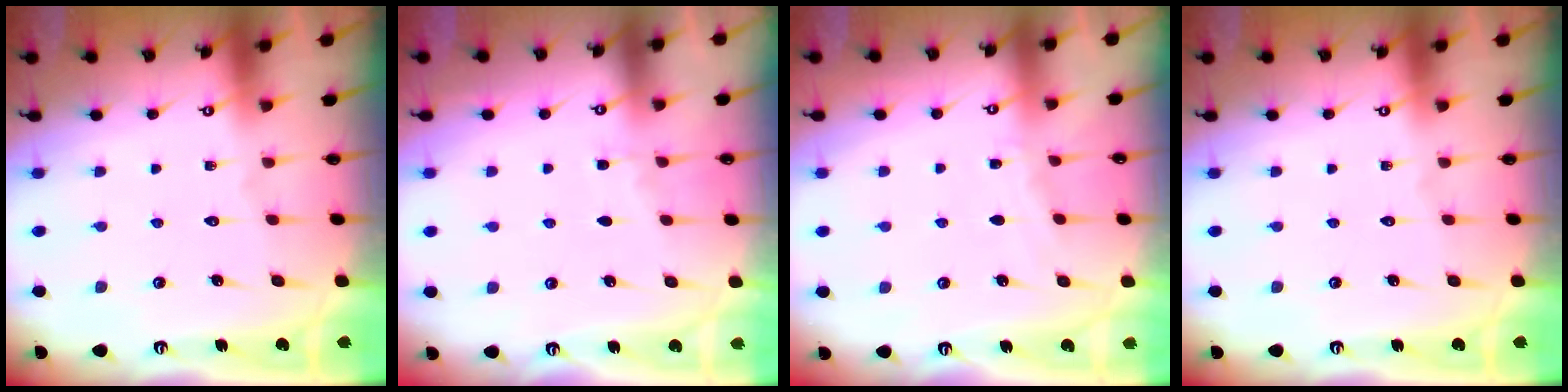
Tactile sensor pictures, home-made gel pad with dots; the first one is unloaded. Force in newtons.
{"total": 3.7, "press": 3.6, "slide": 0.5}
{"total": 2.5, "press": 2.5, "slide": 0.4}
{"total": 0.0}